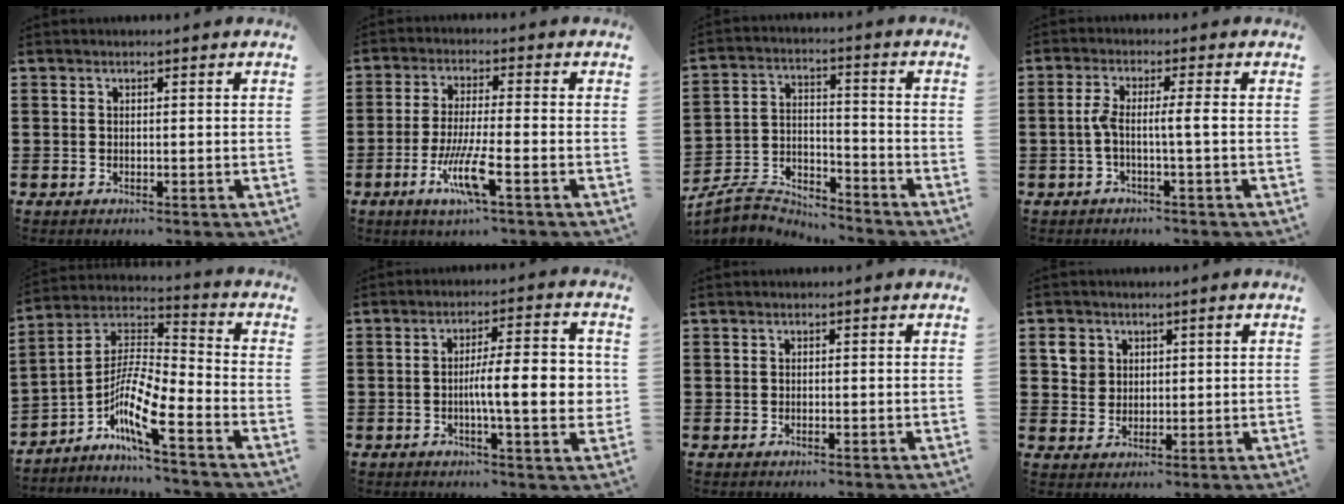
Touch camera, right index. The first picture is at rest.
{"total": 7.7, "force": [-3.5, 0.9, 6.9], "torque": [-0.145, -0.016, -0.069]}
{"total": 5.1, "force": [-5.0, 0.9, 0.4], "torque": [-0.023, -0.002, -0.104]}
{"total": 4.0, "force": [-0.6, -0.1, 4.0], "torque": [-0.082, -0.006, -0.018]}
{"total": 9.5, "force": [-5.4, 1.5, 7.7], "torque": [-0.169, -0.022, -0.109]}
{"total": 9.9, "force": [-0.6, 1.9, 9.7], "torque": [-0.148, -0.001, -0.015]}
{"total": 0.0}
{"total": 3.5, "force": [1.4, 3.1, 1.0], "torque": [-0.024, 0.011, 0.025]}